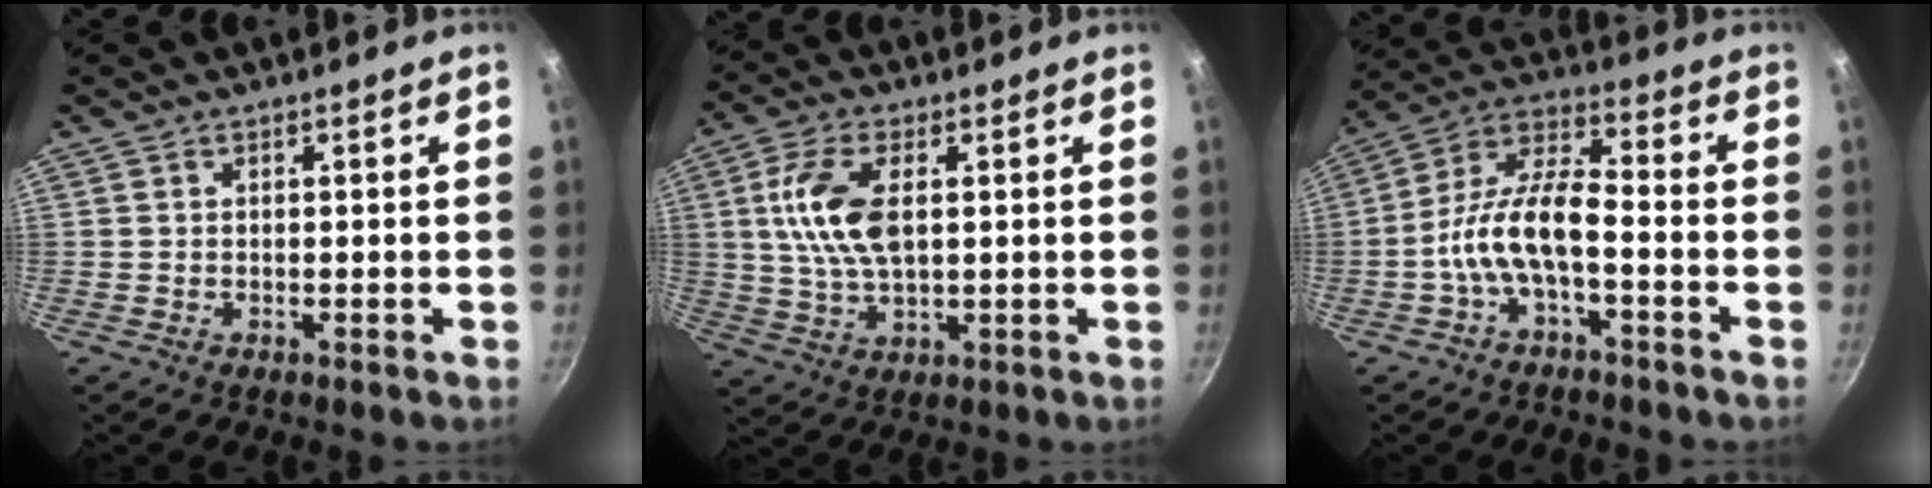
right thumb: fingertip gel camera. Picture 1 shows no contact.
{"total": 10.9, "force": [1.9, 5.5, 9.2], "torque": [-0.178, 0.003, 0.037]}
{"total": 10.9, "force": [-3.6, 4.2, 9.3], "torque": [-0.182, 0.045, -0.081]}